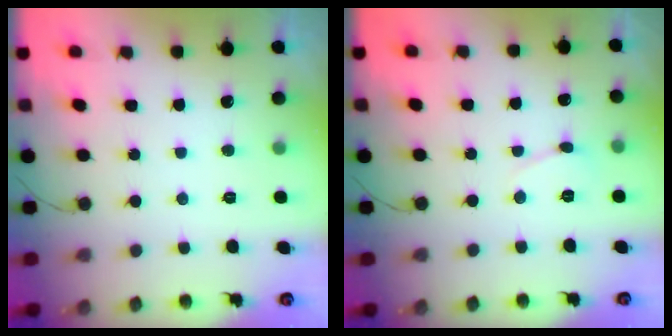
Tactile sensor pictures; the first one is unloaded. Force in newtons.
{"total": 4.4, "press": 4.4, "slide": 0.6}